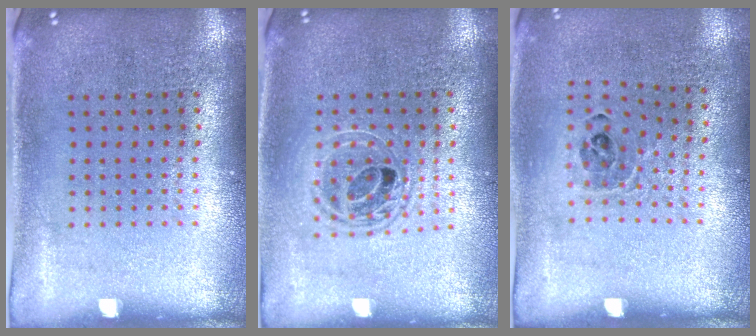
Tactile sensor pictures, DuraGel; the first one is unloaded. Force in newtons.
{"total": 1.7, "press": 1.4, "slide": 0.9}
{"total": 0.9, "press": 0.8, "slide": 0.3}